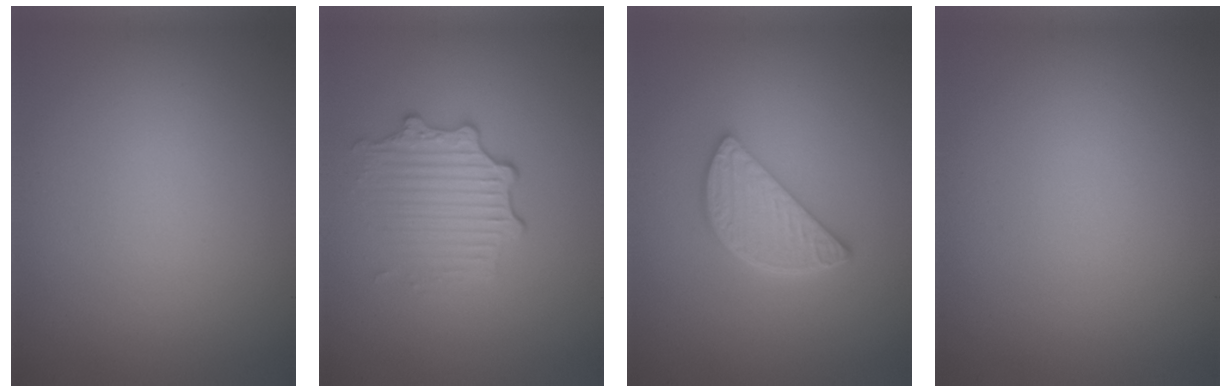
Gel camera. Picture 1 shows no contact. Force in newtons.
{"total": 3.2, "press": 2.7, "slide": 1.8}
{"total": 3.9, "press": 3.2, "slide": 2.3}
{"total": 0.0}